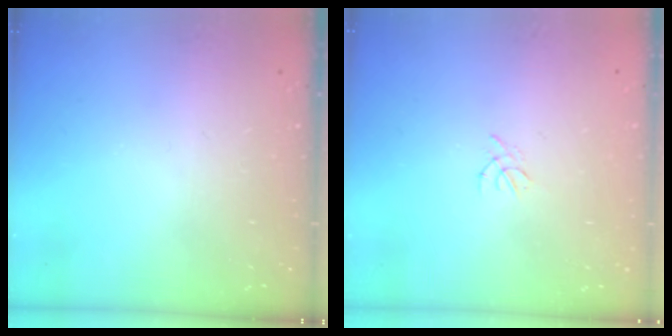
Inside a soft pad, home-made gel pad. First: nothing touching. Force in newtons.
{"total": 0.8, "press": 0.7, "slide": 0.3}